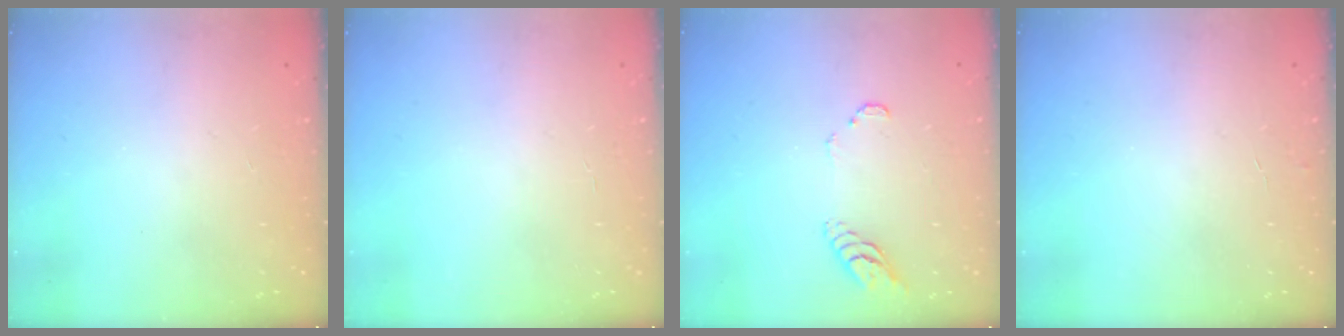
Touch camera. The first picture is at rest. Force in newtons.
{"total": 0.9, "press": 0.9, "slide": 0.1}
{"total": 5.4, "press": 5.4, "slide": 0.4}
{"total": 2.5, "press": 2.5, "slide": 0.2}